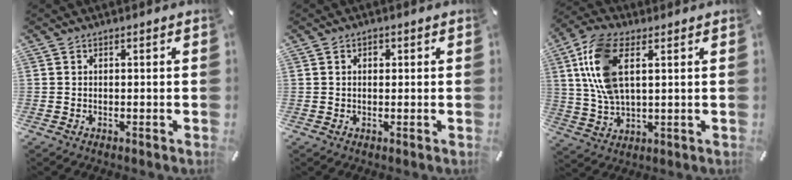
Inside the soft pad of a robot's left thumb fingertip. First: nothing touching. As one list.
[{"total": 1.6, "force": [0.3, 1.1, 1.1], "torque": [-0.015, 0.004, 0.002]}, {"total": 12.2, "force": [4.1, 6.3, 9.7], "torque": [-0.224, -0.001, 0.072]}]